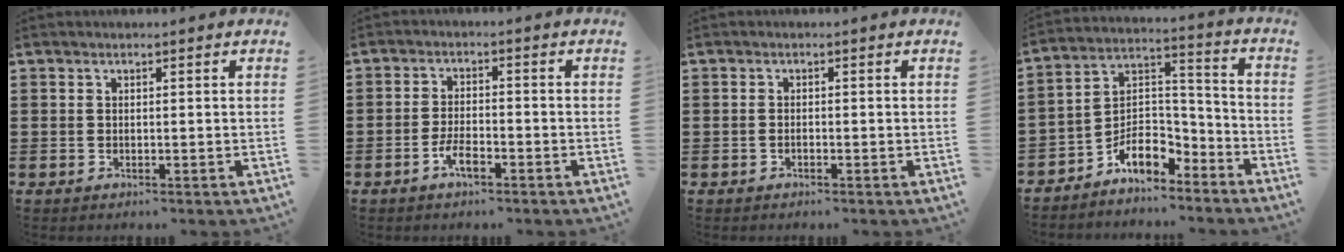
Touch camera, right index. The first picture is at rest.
{"total": 3.6, "force": [-2.0, 1.2, 2.7], "torque": [-0.053, 0.002, -0.039]}
{"total": 0.5, "force": [-0.4, 0.1, 0.4], "torque": [-0.010, -0.005, -0.006]}
{"total": 7.3, "force": [-5.4, 3.8, 3.1], "torque": [-0.068, 0.003, -0.104]}